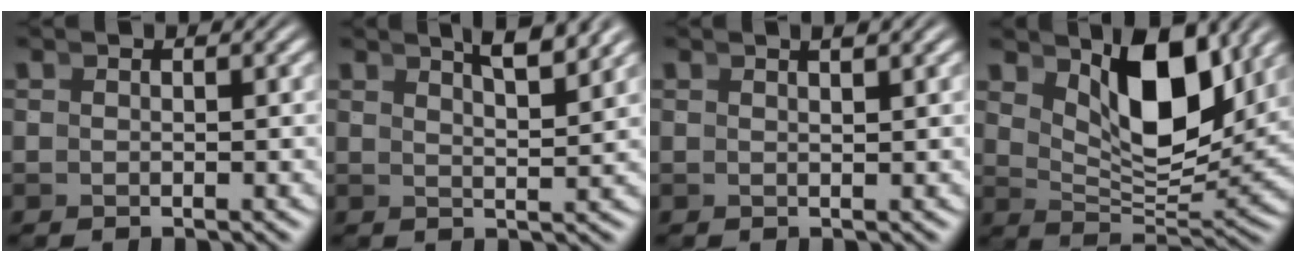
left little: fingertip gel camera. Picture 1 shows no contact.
{"total": 4.2, "force": [3.3, -0.7, 2.5], "torque": [-0.017, 0.007, 0.054]}
{"total": 1.4, "force": [0.8, -1.1, 0.4], "torque": [0.005, 0.004, 0.015]}
{"total": 7.2, "force": [3.4, 2.2, 5.9], "torque": [-0.090, -0.008, 0.058]}